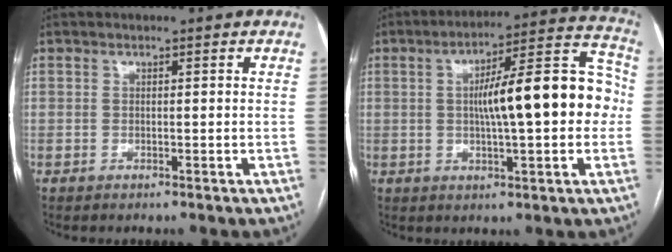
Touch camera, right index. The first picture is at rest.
{"total": 16.3, "force": [0.4, 3.4, 15.9], "torque": [-0.231, 0.043, 0.005]}